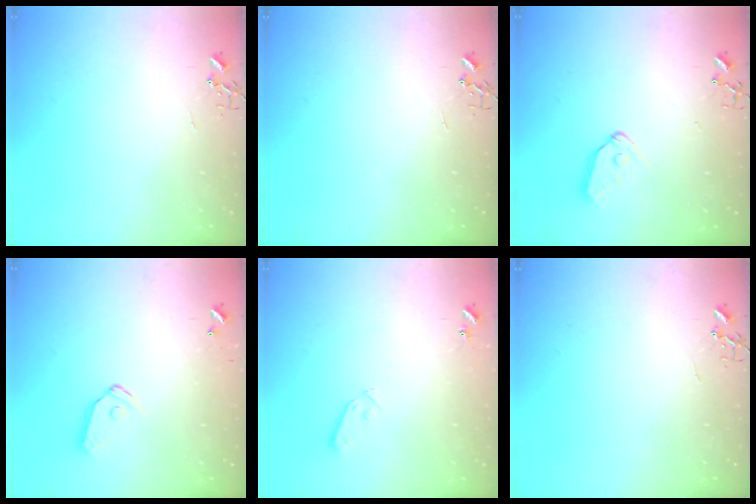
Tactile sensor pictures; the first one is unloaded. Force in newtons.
{"total": 0.0}
{"total": 9.0, "press": 8.9, "slide": 0.9}
{"total": 9.2, "press": 9.2, "slide": 1.0}
{"total": 3.8, "press": 3.7, "slide": 0.9}
{"total": 0.0}